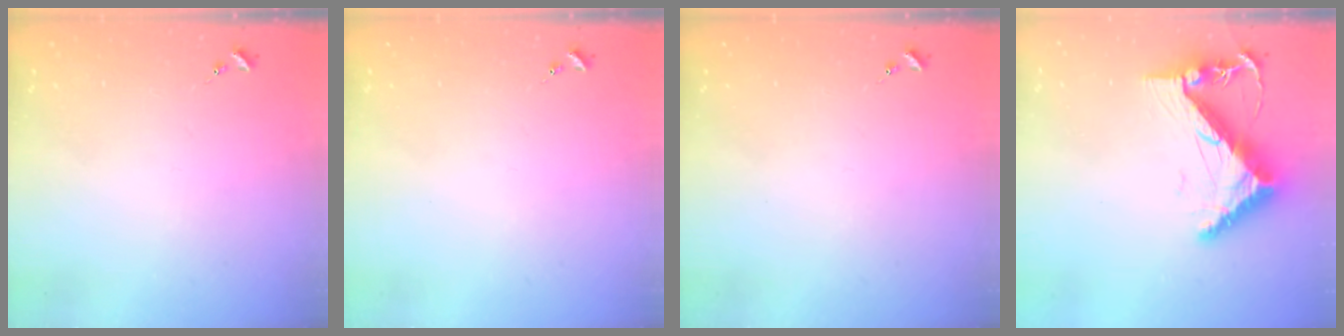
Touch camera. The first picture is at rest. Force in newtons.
{"total": 0.0}
{"total": 0.0}
{"total": 9.0, "press": 8.9, "slide": 0.6}